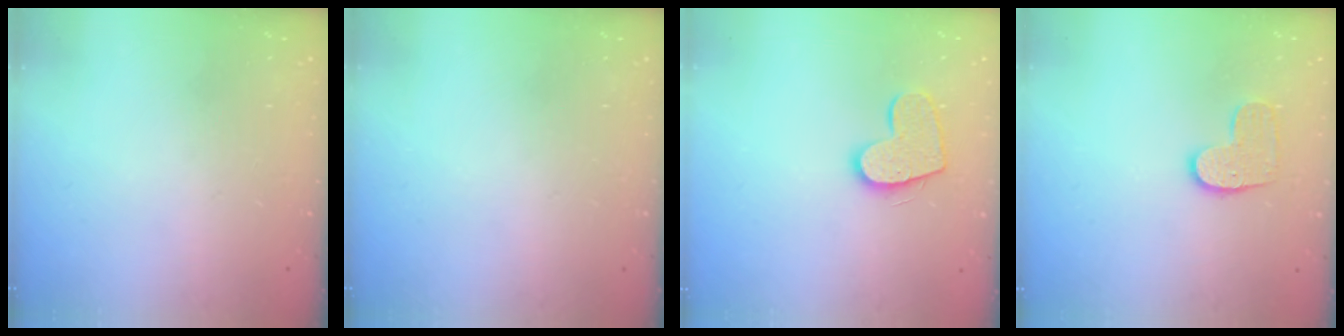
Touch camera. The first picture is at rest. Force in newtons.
{"total": 0.0}
{"total": 11.1, "press": 11.1, "slide": 0.6}
{"total": 8.3, "press": 8.3, "slide": 0.3}